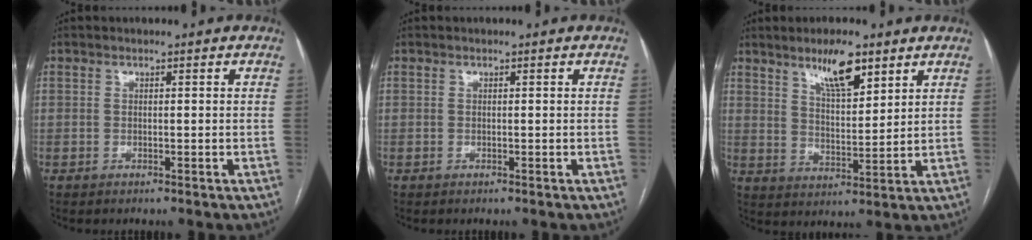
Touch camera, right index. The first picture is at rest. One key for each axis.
{"total": 0.0}
{"total": 8.2, "fx": 5.5, "fy": 2.1, "fz": 5.7, "tx": -0.103, "ty": -0.002, "tz": 0.101}